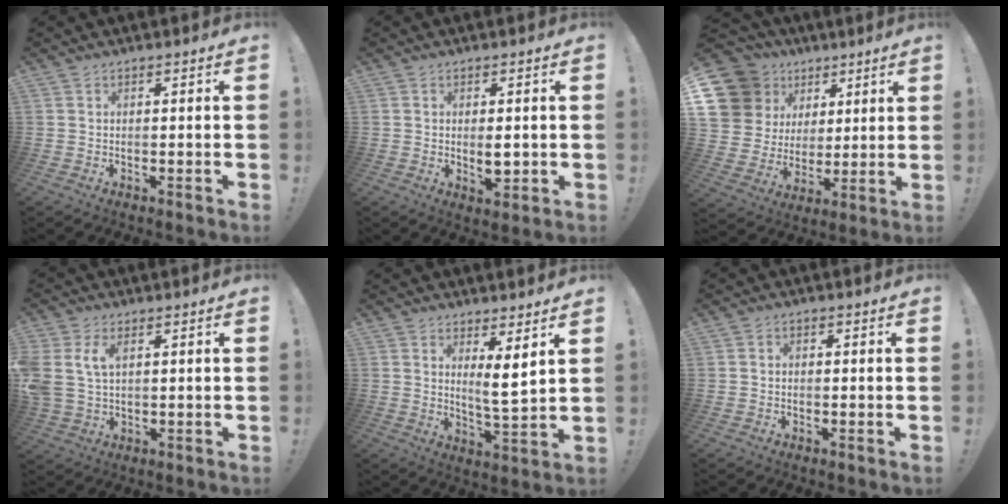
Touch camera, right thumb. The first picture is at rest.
{"total": 4.4, "force": [-0.2, 2.0, 3.9], "torque": [-0.055, -0.005, -0.006]}
{"total": 16.9, "force": [7.6, 13.6, 6.4], "torque": [-0.127, -0.036, 0.172]}
{"total": 6.9, "force": [2.5, 4.3, 4.8], "torque": [-0.109, -0.005, 0.043]}
{"total": 6.8, "force": [3.2, 0.3, 6.0], "torque": [-0.088, -0.029, 0.049]}
{"total": 0.9, "force": [-0.6, 0.6, 0.4], "torque": [-0.007, 0.005, -0.011]}